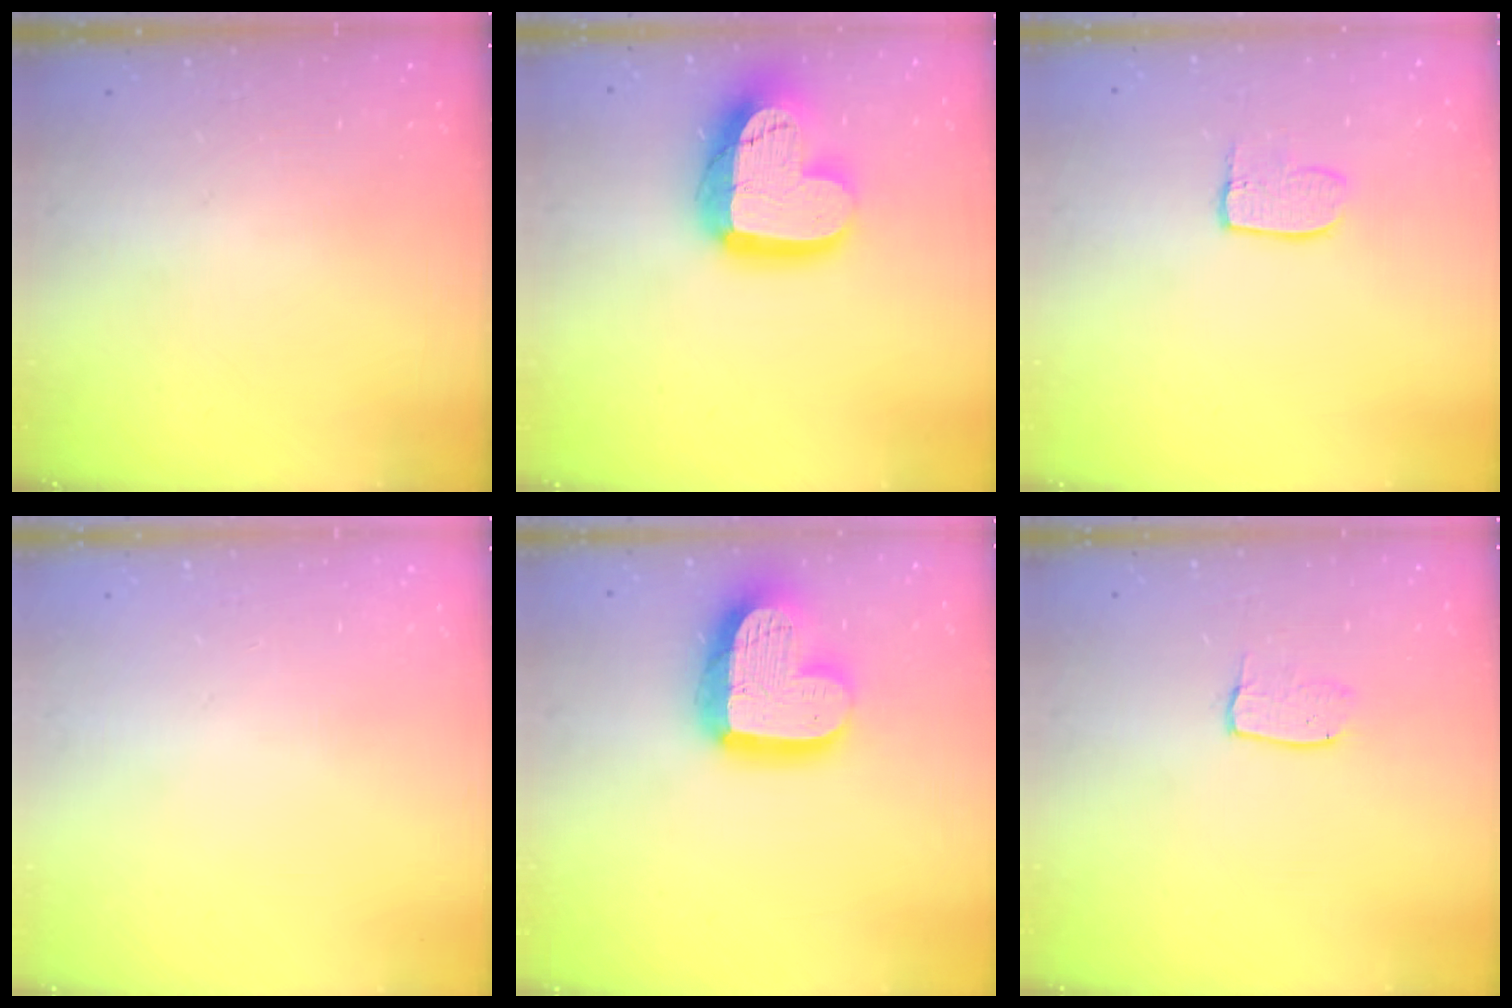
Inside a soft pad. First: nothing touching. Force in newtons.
{"total": 19.9, "press": 19.9, "slide": 1.5}
{"total": 6.8, "press": 6.8, "slide": 0.1}
{"total": 0.0}
{"total": 19.5, "press": 19.4, "slide": 1.7}
{"total": 3.8, "press": 3.8, "slide": 0.3}